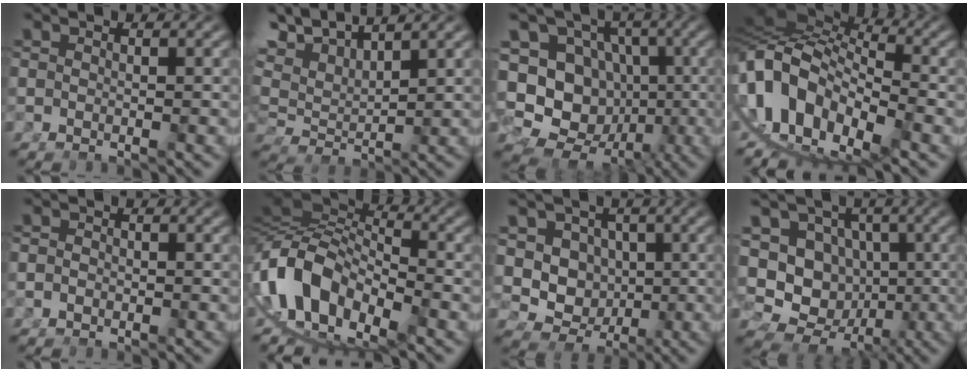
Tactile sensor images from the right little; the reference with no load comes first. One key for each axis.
{"total": 7.1, "fx": 4.4, "fy": 3.5, "fz": 4.4, "tx": -0.094, "ty": 0.006, "tz": 0.075}
{"total": 18.9, "fx": -4.2, "fy": 16.4, "fz": 8.4, "tx": -0.196, "ty": -0.092, "tz": -0.054}
{"total": 18.1, "fx": -1.2, "fy": 14.8, "fz": 10.5, "tx": -0.238, "ty": -0.045, "tz": -0.024}
{"total": 0.8, "fx": -0.8, "fy": 0.2, "fz": 0.2, "tx": -0.008, "ty": -0.009, "tz": -0.011}
{"total": 16.4, "fx": -2.5, "fy": 13.0, "fz": 9.8, "tx": -0.231, "ty": -0.053, "tz": -0.033}
{"total": 10.6, "fx": -0.1, "fy": 9.5, "fz": 4.7, "tx": -0.115, "ty": -0.045, "tz": 0.007}
{"total": 15.2, "fx": -2.1, "fy": 13.4, "fz": 7.0, "tx": -0.156, "ty": -0.069, "tz": -0.024}